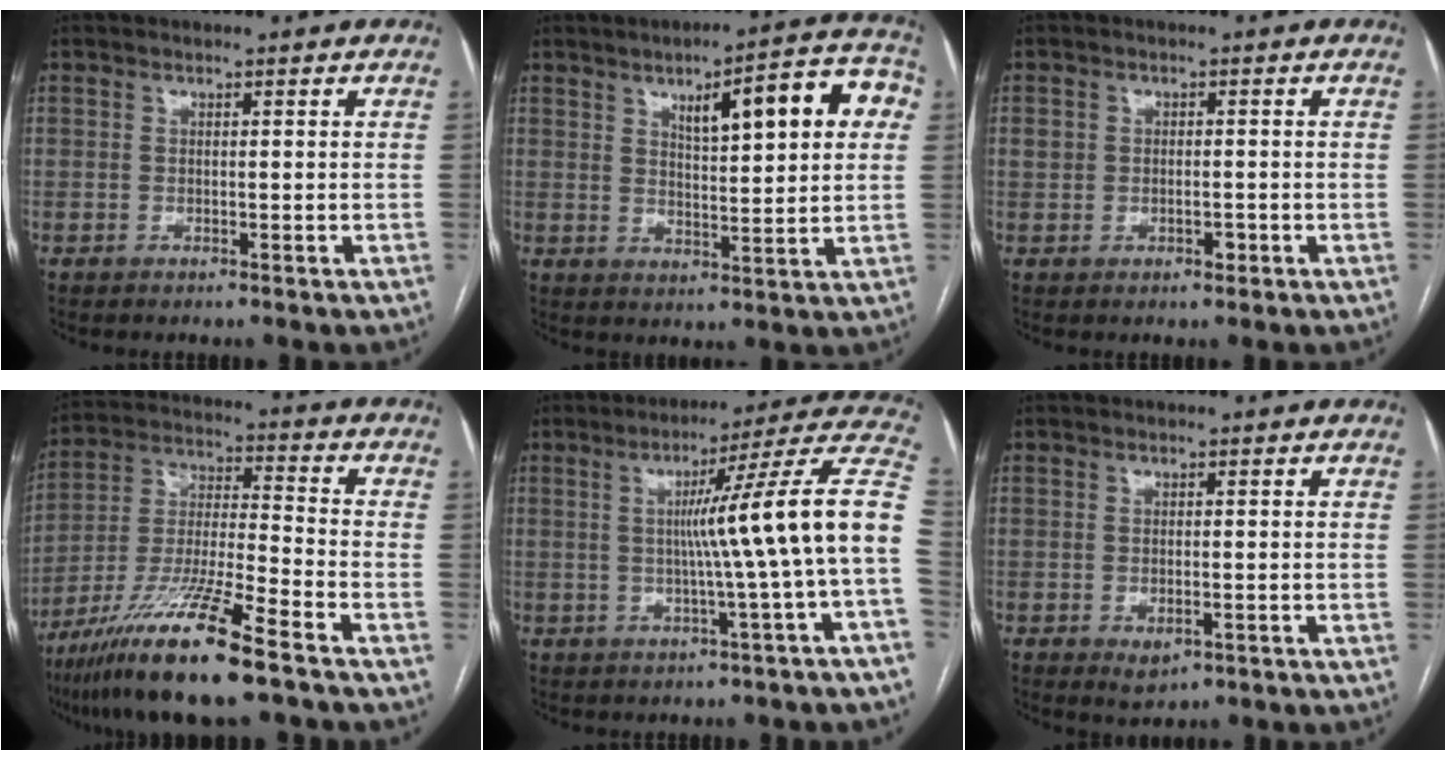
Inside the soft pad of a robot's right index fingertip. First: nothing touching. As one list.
[{"total": 13.4, "force": [4.6, 3.1, 12.2], "torque": [-0.161, 0.026, 0.060]}, {"total": 2.8, "force": [-0.4, 2.2, 1.7], "torque": [-0.030, 0.012, 0.003]}, {"total": 16.6, "force": [-11.0, 0.6, 12.4], "torque": [-0.258, -0.038, -0.204]}, {"total": 15.1, "force": [-0.5, -2.5, 14.9], "torque": [-0.187, 0.017, -0.012]}, {"total": 2.4, "force": [-0.9, 1.3, 1.9], "torque": [-0.029, -0.003, -0.003]}]